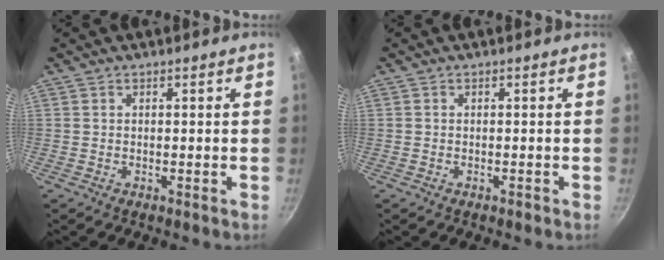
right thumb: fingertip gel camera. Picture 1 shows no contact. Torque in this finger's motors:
{"motor_torque": [-0.35, 0.07, -0.24, 0.12, 0.01]}